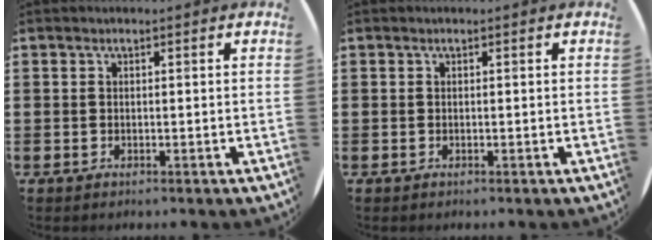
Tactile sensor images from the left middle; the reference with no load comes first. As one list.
[{"total": 0.0}]